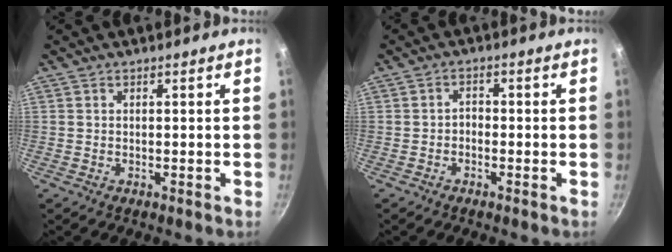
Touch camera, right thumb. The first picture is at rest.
{"total": 1.6, "force": [-0.8, 1.1, 0.9], "torque": [-0.009, 0.013, -0.017]}